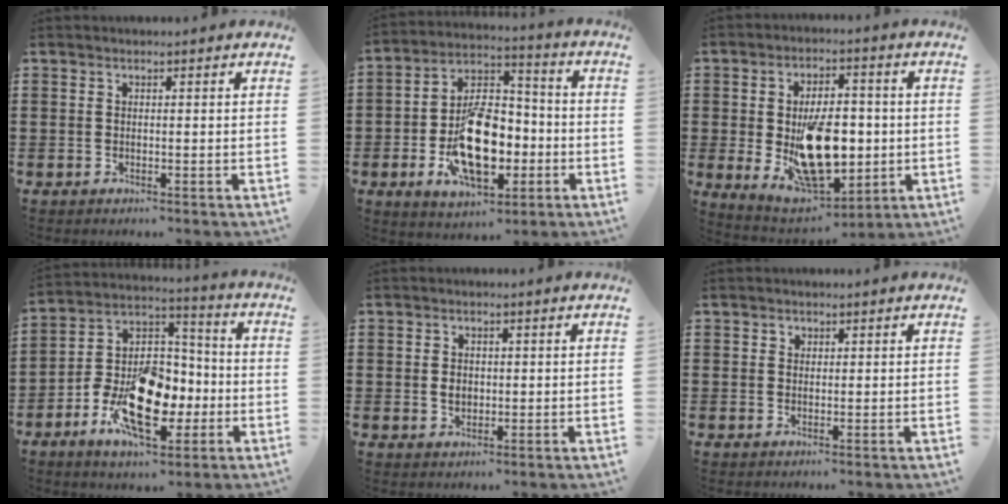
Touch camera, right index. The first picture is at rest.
{"total": 13.7, "force": [-3.8, 7.4, 10.9], "torque": [-0.200, 0.003, -0.063]}
{"total": 13.7, "force": [-1.2, 7.5, 11.4], "torque": [-0.187, -0.013, -0.018]}
{"total": 14.5, "force": [-5.7, 8.8, 10.0], "torque": [-0.200, 0.004, -0.104]}
{"total": 2.3, "force": [0.0, 1.6, 1.6], "torque": [-0.035, 0.006, -0.002]}
{"total": 0.8, "force": [0.4, 0.7, 0.1], "torque": [-0.003, 0.002, 0.008]}